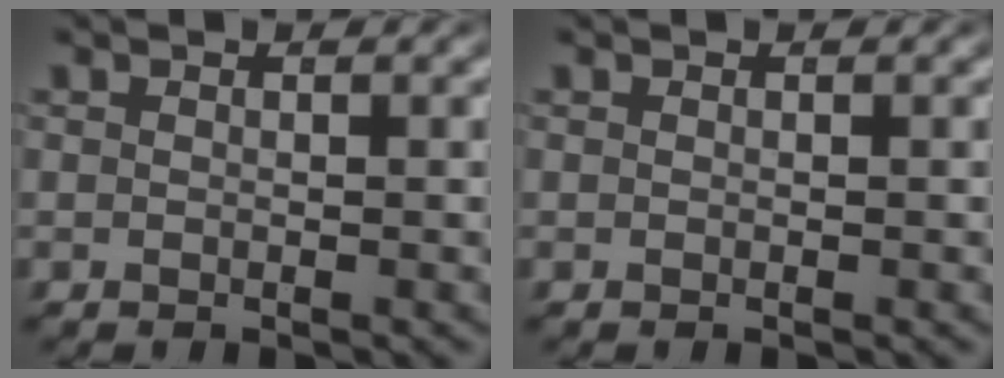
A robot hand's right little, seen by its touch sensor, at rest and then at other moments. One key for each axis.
{"total": 0.0}